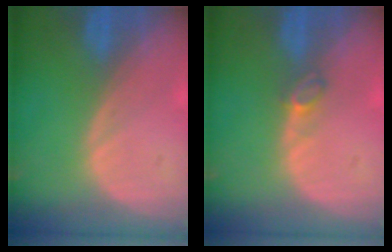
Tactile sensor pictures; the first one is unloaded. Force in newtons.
{"total": 1.7, "press": 1.7, "slide": 0.4}